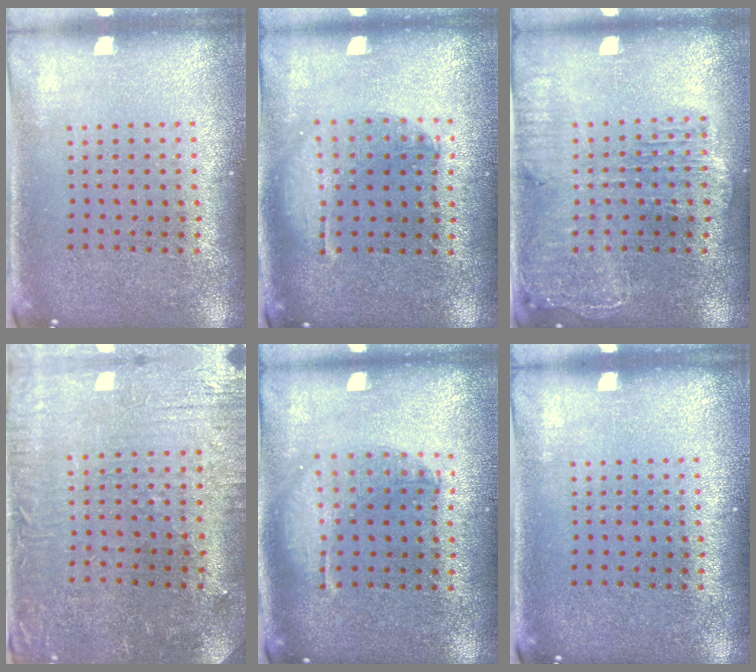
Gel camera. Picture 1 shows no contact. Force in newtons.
{"total": 1.4, "press": 1.3, "slide": 0.4}
{"total": 2.0, "press": 1.8, "slide": 0.8}
{"total": 0.9, "press": 0.7, "slide": 0.5}
{"total": 1.3, "press": 1.3, "slide": 0.4}
{"total": 0.0}